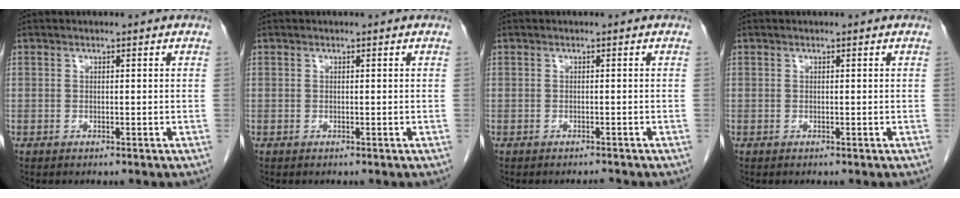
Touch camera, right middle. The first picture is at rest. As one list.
[{"total": 0.0}, {"total": 0.8, "force": [-0.8, -0.1, 0.1], "torque": [-0.009, -0.006, -0.008]}, {"total": 0.0}]